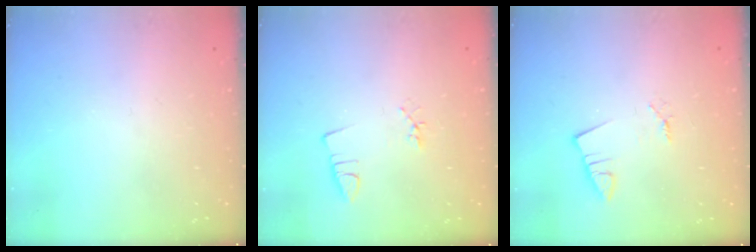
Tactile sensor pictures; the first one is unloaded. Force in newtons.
{"total": 2.4, "press": 1.9, "slide": 1.5}
{"total": 1.3, "press": 1.3, "slide": 0.0}